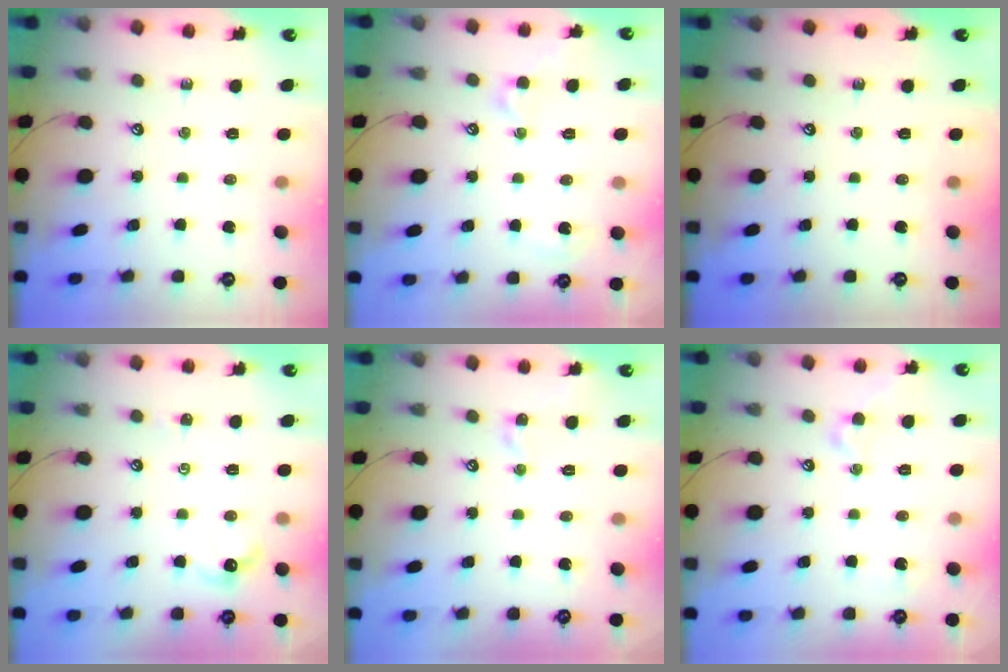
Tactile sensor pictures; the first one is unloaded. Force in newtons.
{"total": 1.9, "press": 1.9, "slide": 0.5}
{"total": 0.0}
{"total": 3.3, "press": 3.2, "slide": 0.7}
{"total": 1.6, "press": 1.5, "slide": 0.6}
{"total": 1.1, "press": 1.1, "slide": 0.4}